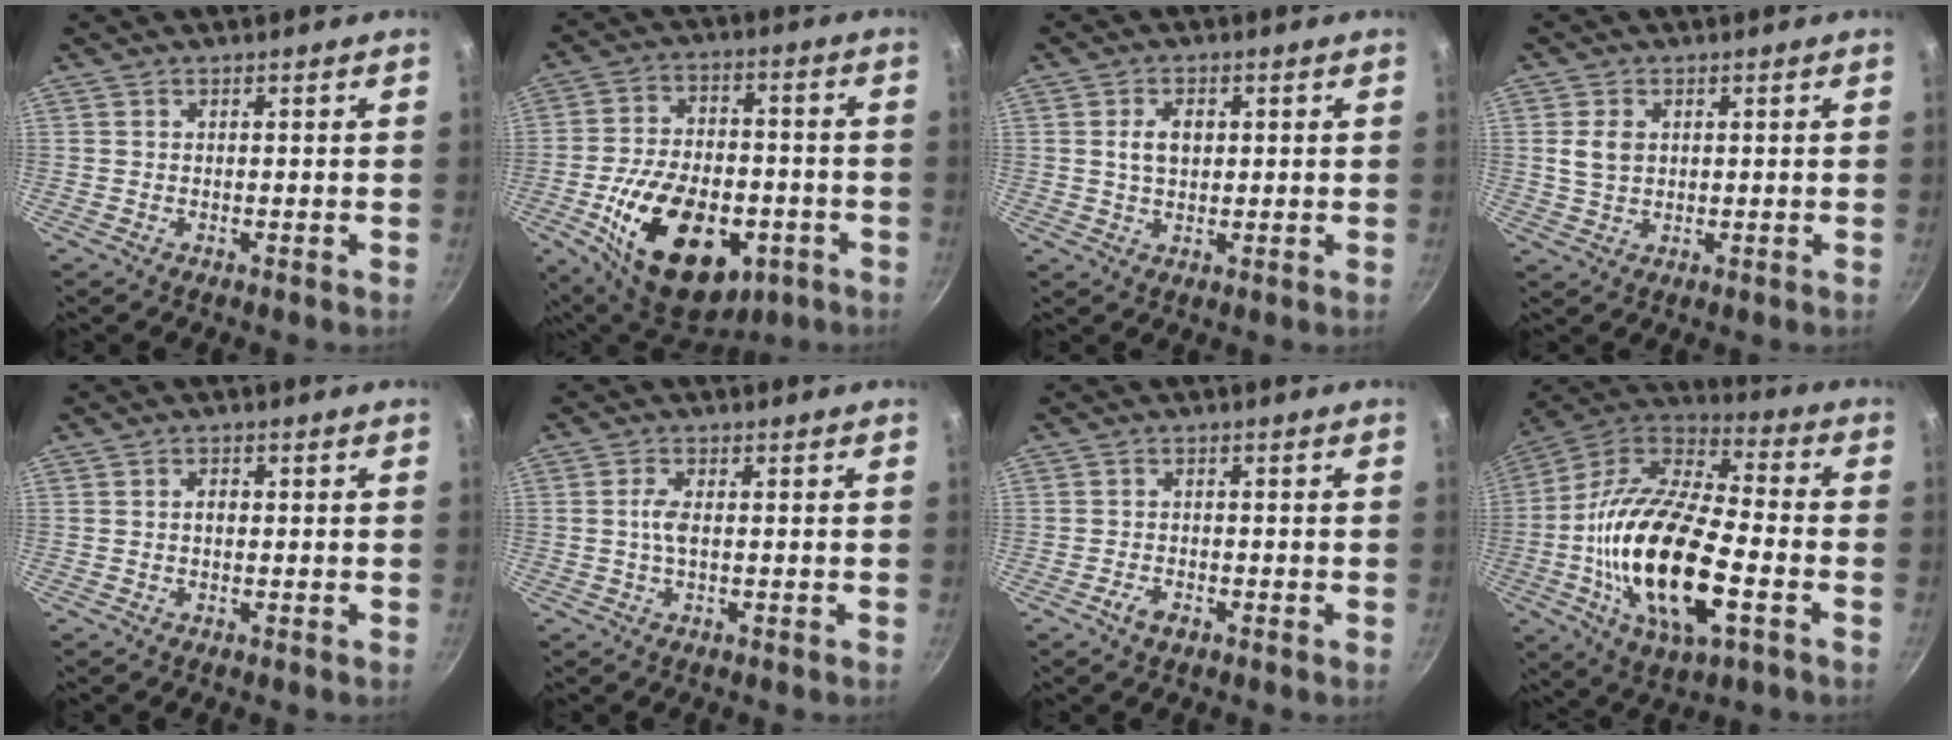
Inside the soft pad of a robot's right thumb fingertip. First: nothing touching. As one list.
[{"total": 23.6, "force": [-7.8, 14.3, 17.1], "torque": [-0.264, 0.029, -0.108]}, {"total": 4.6, "force": [0.8, 3.0, 3.4], "torque": [-0.047, 0.003, 0.014]}, {"total": 4.2, "force": [0.8, 3.1, 2.8], "torque": [-0.048, 0.000, 0.018]}, {"total": 1.6, "force": [0.0, 1.1, 1.2], "torque": [-0.017, 0.007, -0.002]}, {"total": 2.8, "force": [-0.1, 1.0, 2.6], "torque": [-0.062, 0.004, -0.005]}, {"total": 2.6, "force": [-1.6, 1.2, 1.7], "torque": [-0.035, 0.013, -0.032]}, {"total": 25.6, "force": [-5.9, 11.0, 22.3], "torque": [-0.424, 0.025, -0.117]}]